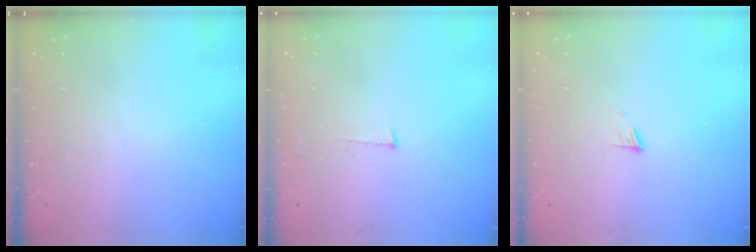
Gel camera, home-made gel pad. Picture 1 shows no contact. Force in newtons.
{"total": 6.1, "press": 6.1, "slide": 0.4}
{"total": 5.0, "press": 4.9, "slide": 0.5}